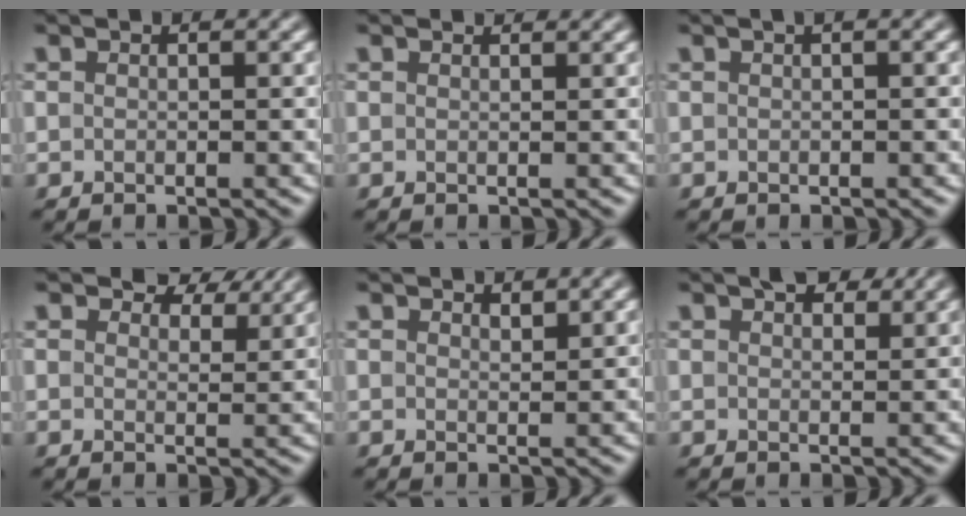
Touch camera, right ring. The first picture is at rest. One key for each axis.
{"total": 1.2, "fx": 1.2, "fy": 0.1, "fz": 0.2, "tx": -0.008, "ty": -0.005, "tz": 0.012}
{"total": 1.2, "fx": 0.5, "fy": 0.3, "fz": 1.1, "tx": -0.015, "ty": 0.007, "tz": 0.005}
{"total": 4.2, "fx": 3.3, "fy": 1.8, "fz": 1.9, "tx": -0.035, "ty": 0.000, "tz": 0.042}
{"total": 1.0, "fx": 0.9, "fy": 0.2, "fz": 0.3, "tx": -0.008, "ty": -0.002, "tz": 0.016}
{"total": 2.9, "fx": 2.0, "fy": 1.4, "fz": 1.6, "tx": -0.022, "ty": 0.004, "tz": 0.031}